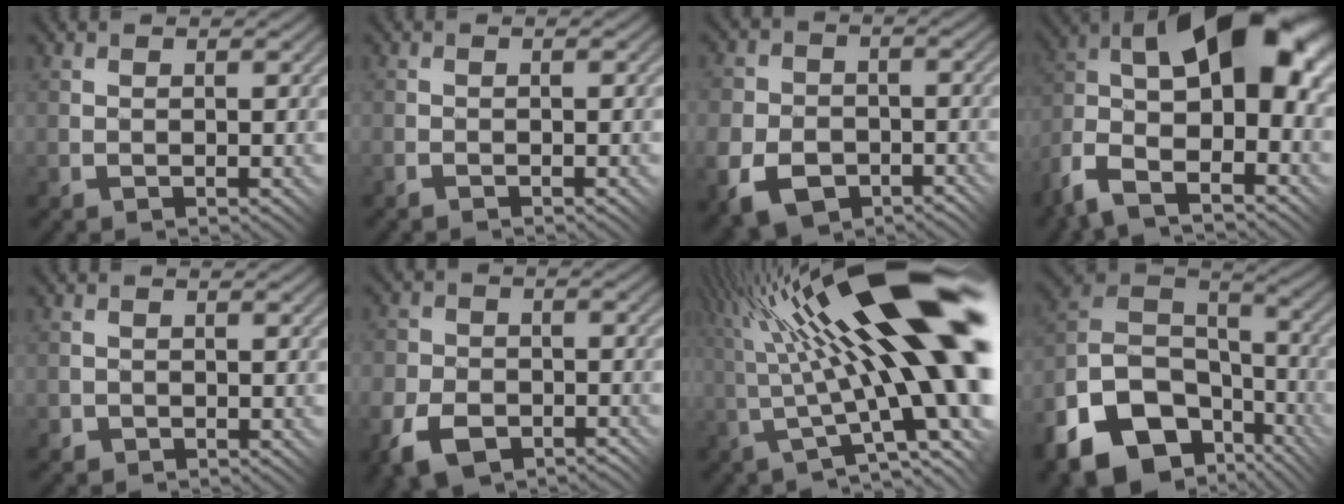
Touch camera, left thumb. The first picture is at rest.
{"total": 0.7, "force": [-0.7, 0.0, 0.2], "torque": [-0.002, 0.004, -0.014]}
{"total": 8.2, "force": [-4.2, 6.1, 3.5], "torque": [-0.084, -0.032, -0.090]}
{"total": 17.5, "force": [-4.0, 9.4, 14.2], "torque": [-0.271, -0.017, -0.051]}
{"total": 1.0, "force": [-0.6, 0.8, -0.2], "torque": [0.007, 0.000, -0.010]}
{"total": 6.6, "force": [-4.1, 3.9, 3.3], "torque": [-0.079, -0.008, -0.081]}
{"total": 21.5, "force": [5.8, 4.5, 20.2], "torque": [-0.335, 0.030, 0.106]}
{"total": 16.9, "force": [-8.7, 11.5, 8.7], "torque": [-0.218, -0.038, -0.141]}